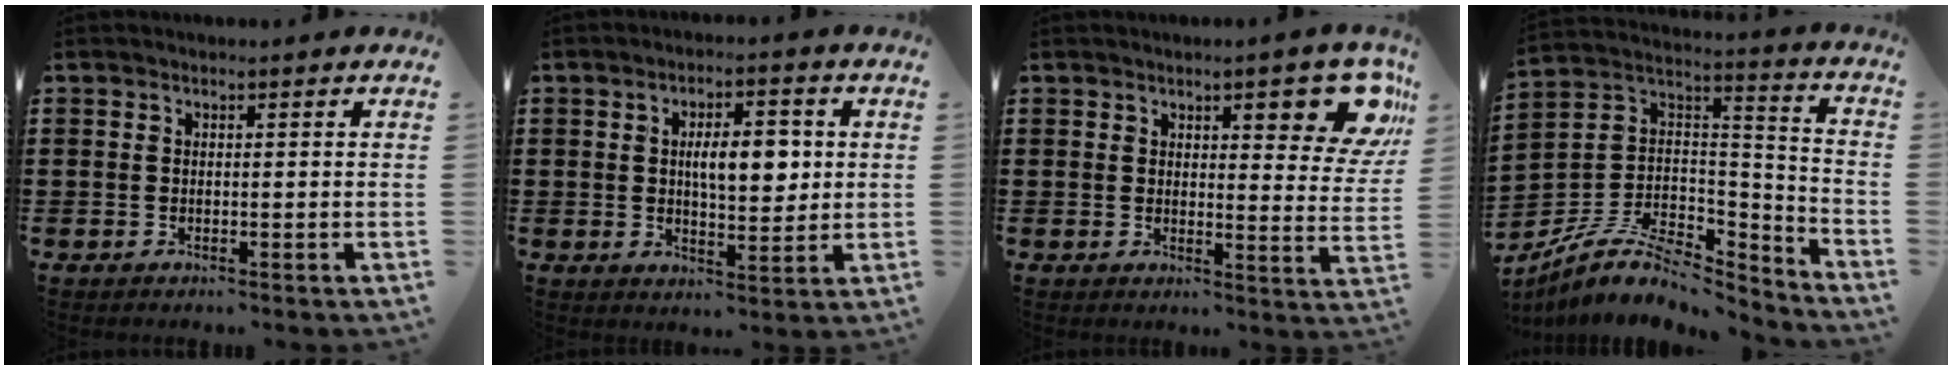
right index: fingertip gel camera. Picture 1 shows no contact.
{"total": 7.0, "force": [1.0, 3.0, 6.3], "torque": [-0.098, 0.002, 0.008]}
{"total": 9.0, "force": [4.9, 2.8, 7.1], "torque": [-0.095, -0.013, 0.078]}
{"total": 9.4, "force": [-6.3, 4.6, 5.2], "torque": [-0.107, 0.013, -0.119]}